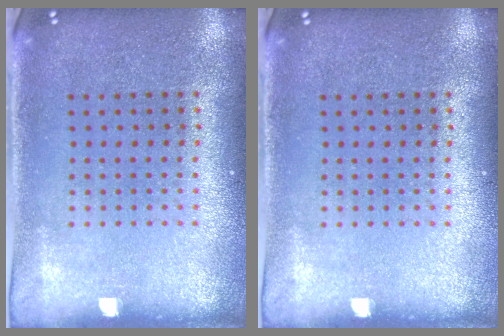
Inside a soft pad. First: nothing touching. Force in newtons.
{"total": 0.0}